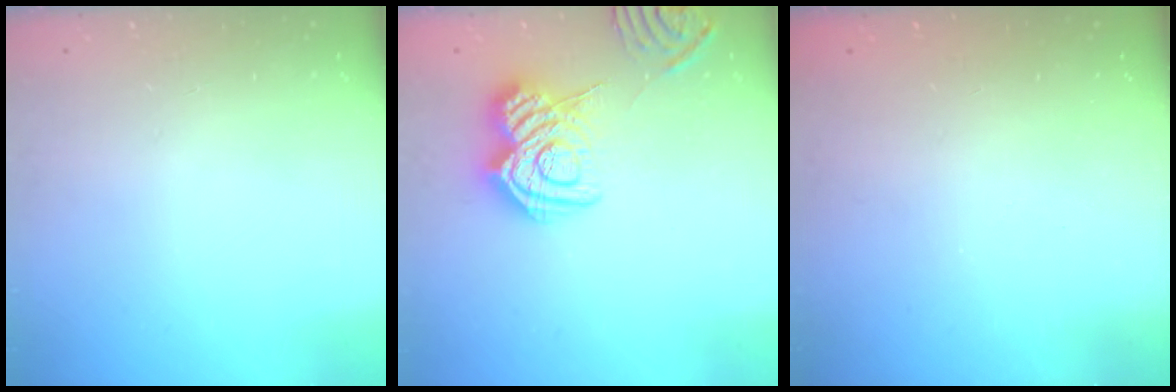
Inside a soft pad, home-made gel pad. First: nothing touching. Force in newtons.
{"total": 14.0, "press": 14.0, "slide": 0.7}
{"total": 2.1, "press": 2.0, "slide": 0.7}